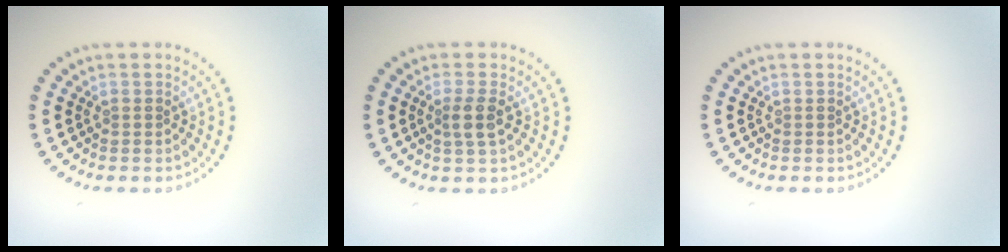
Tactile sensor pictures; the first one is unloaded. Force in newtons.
{"total": 2.0, "press": 1.7, "slide": 1.0}
{"total": 0.0}